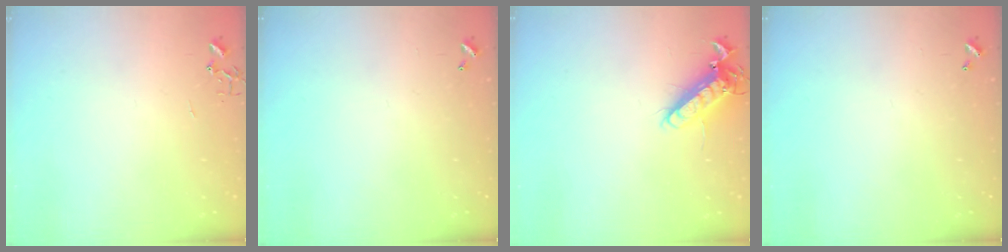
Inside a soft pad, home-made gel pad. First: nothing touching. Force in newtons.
{"total": 0.0}
{"total": 12.6, "press": 12.4, "slide": 2.4}
{"total": 0.0}